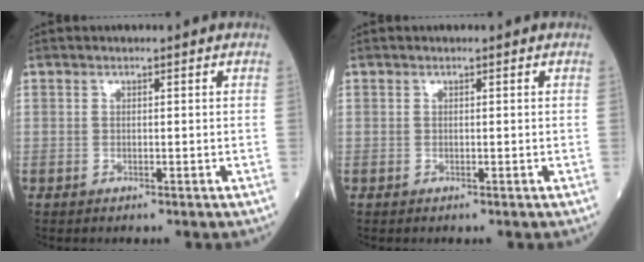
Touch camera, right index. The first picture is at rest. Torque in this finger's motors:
{"motor_torque": [-0.06, -0.01, 0.03, 0.01]}